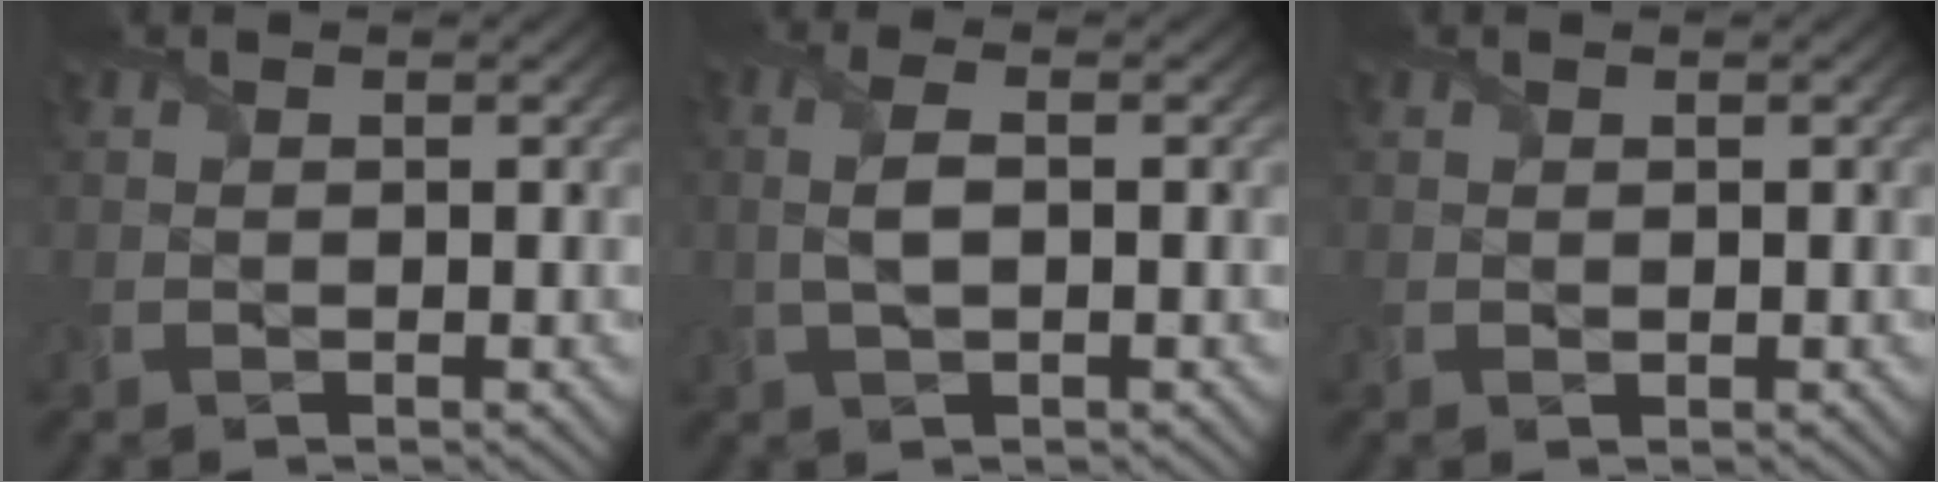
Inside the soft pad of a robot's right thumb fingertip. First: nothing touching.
{"total": 3.4, "force": [0.0, 1.3, 3.1], "torque": [-0.077, 0.004, -0.001]}
{"total": 0.0}